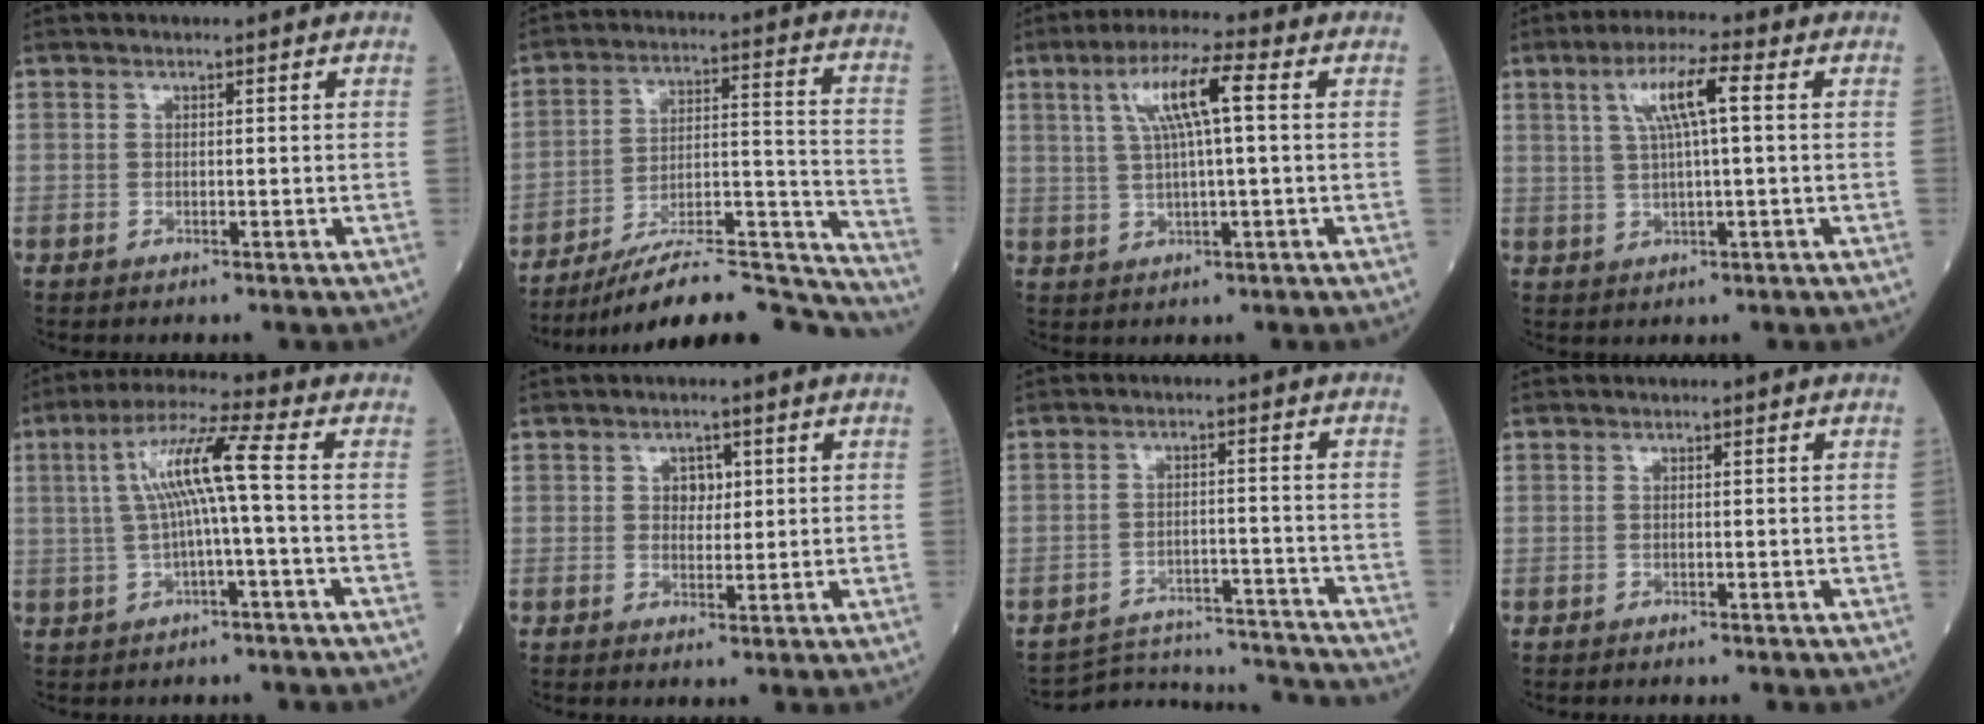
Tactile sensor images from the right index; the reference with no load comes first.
{"total": 21.2, "force": [-20.0, 1.2, 6.9], "torque": [-0.068, 0.037, -0.302]}
{"total": 8.2, "force": [2.2, 0.7, 7.9], "torque": [-0.151, 0.016, 0.041]}
{"total": 7.0, "force": [2.0, 0.6, 6.7], "torque": [-0.129, 0.013, 0.038]}
{"total": 8.9, "force": [0.4, -0.4, 8.9], "torque": [-0.169, 0.023, 0.009]}
{"total": 2.7, "force": [0.9, 1.9, 1.7], "torque": [-0.019, 0.001, 0.012]}
{"total": 13.5, "force": [-13.5, 0.4, 0.1], "torque": [0.008, 0.020, -0.186]}
{"total": 0.7, "force": [-0.7, 0.1, 0.2], "torque": [-0.003, 0.000, -0.011]}